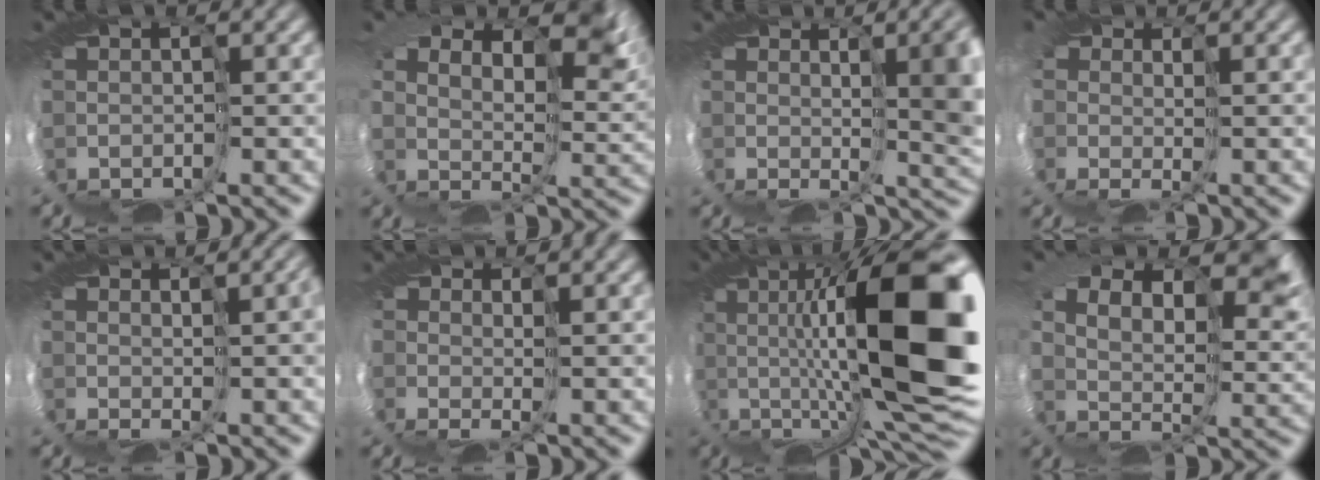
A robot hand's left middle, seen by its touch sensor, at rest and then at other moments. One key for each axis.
{"total": 10.1, "fx": 5.7, "fy": 5.5, "fz": 6.3, "tx": -0.121, "ty": 0.014, "tz": 0.112}
{"total": 8.1, "fx": 1.5, "fy": 2.9, "fz": 7.4, "tx": -0.110, "ty": -0.004, "tz": 0.032}
{"total": 4.3, "fx": 0.3, "fy": 3.1, "fz": 2.9, "tx": -0.043, "ty": 0.004, "tz": -0.003}
{"total": 3.4, "fx": 1.2, "fy": 0.8, "fz": 3.0, "tx": -0.045, "ty": 0.008, "tz": 0.018}
{"total": 1.0, "fx": 0.6, "fy": 0.3, "fz": 0.8, "tx": -0.019, "ty": 0.000, "tz": 0.009}
{"total": 14.8, "fx": 2.8, "fy": 6.0, "fz": 13.3, "tx": -0.246, "ty": 0.013, "tz": 0.050}
{"total": 9.4, "fx": 5.8, "fy": 4.7, "fz": 5.6, "tx": -0.111, "ty": 0.019, "tz": 0.106}